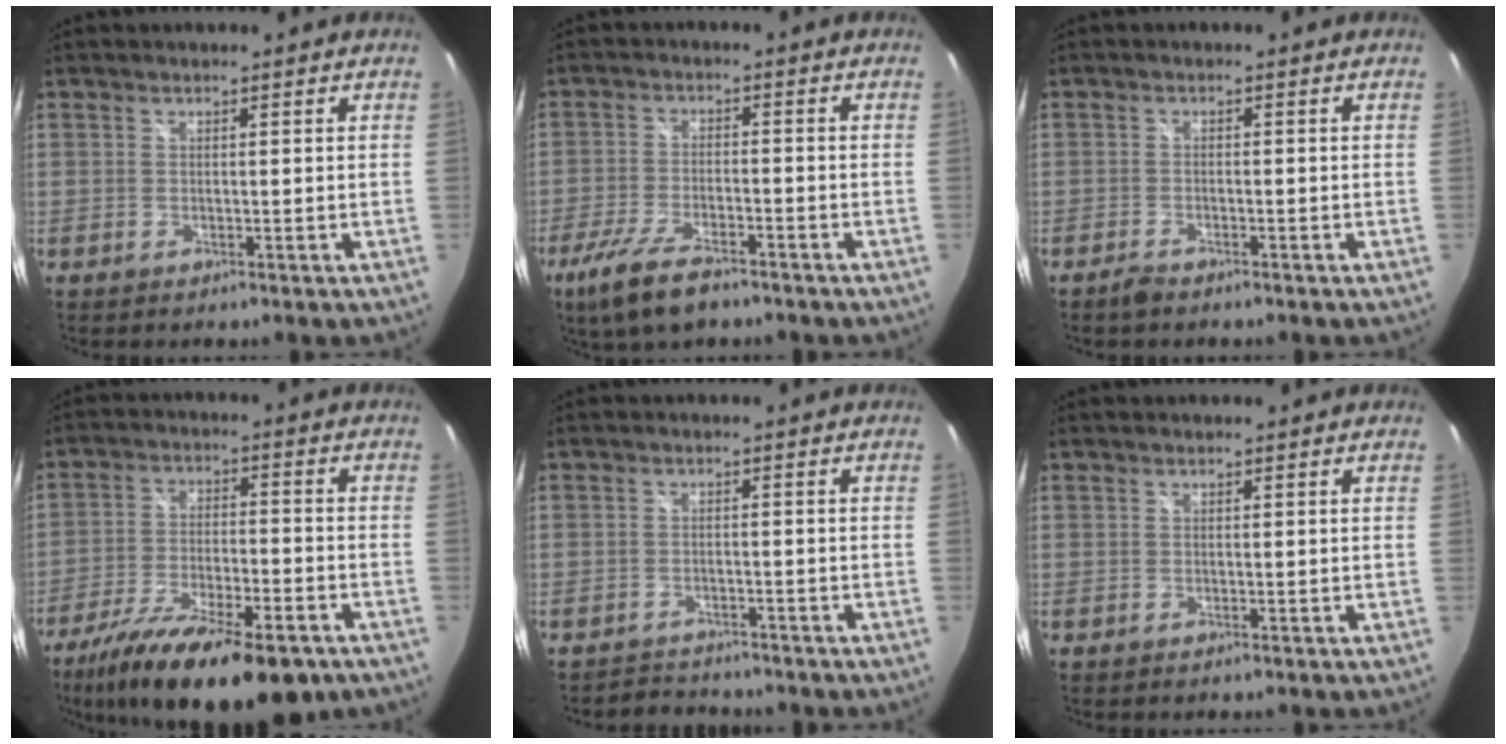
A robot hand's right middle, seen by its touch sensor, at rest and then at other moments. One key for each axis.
{"total": 9.8, "fx": -6.8, "fy": 2.9, "fz": 6.4, "tx": -0.154, "ty": -0.027, "tz": -0.127}
{"total": 2.3, "fx": -1.9, "fy": 0.7, "fz": 1.0, "tx": -0.029, "ty": -0.003, "tz": -0.037}
{"total": 21.5, "fx": -14.7, "fy": 6.9, "fz": 14.0, "tx": -0.260, "ty": -0.048, "tz": -0.232}
{"total": 3.1, "fx": -2.7, "fy": 1.3, "fz": -0.3, "tx": -0.002, "ty": 0.013, "tz": -0.045}
{"total": 0.0}